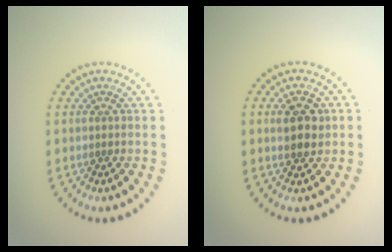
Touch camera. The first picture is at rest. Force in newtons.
{"total": 2.7, "press": 2.6, "slide": 0.4}